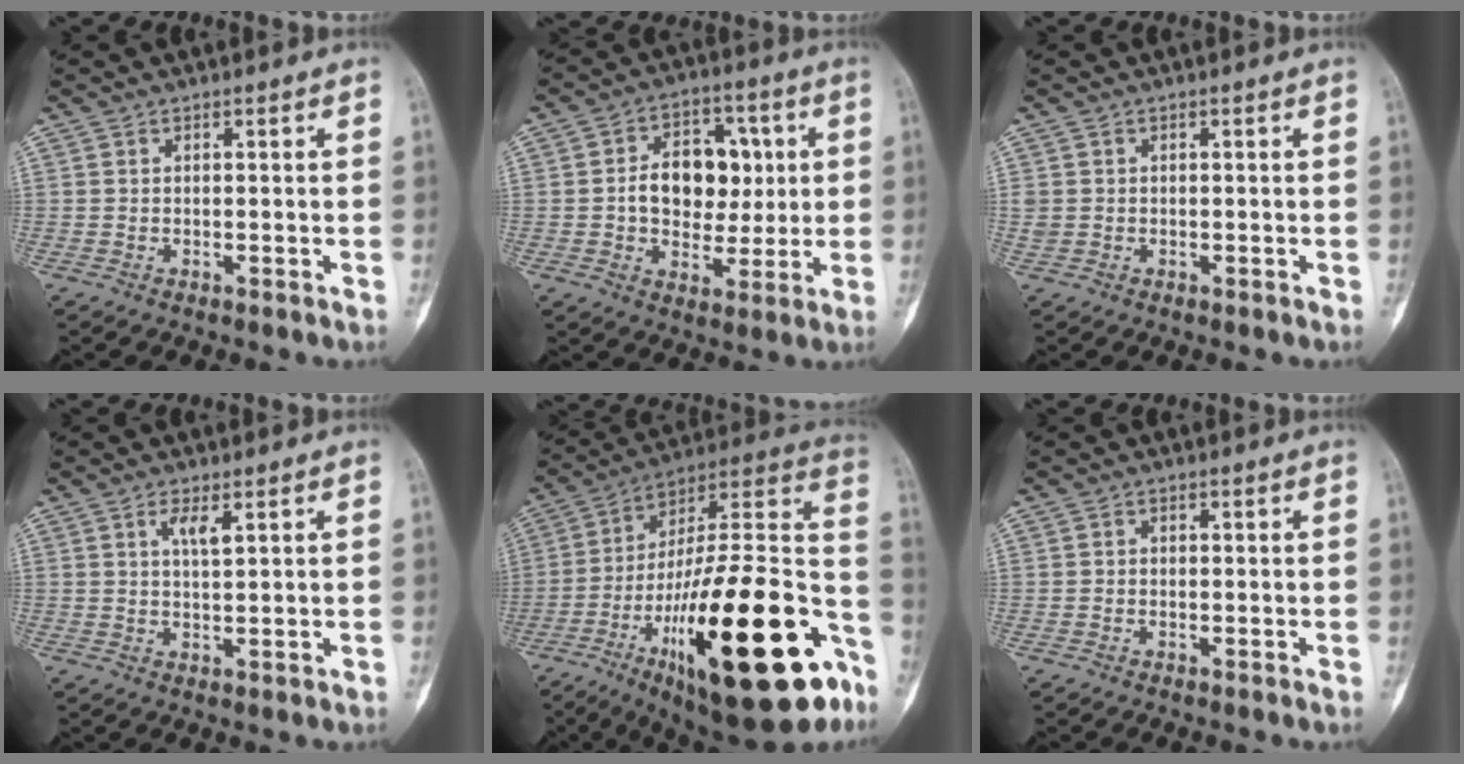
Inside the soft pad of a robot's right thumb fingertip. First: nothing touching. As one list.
[{"total": 13.5, "force": [1.3, 9.7, 9.3], "torque": [-0.095, 0.015, 0.022]}, {"total": 1.6, "force": [0.1, 1.5, 0.7], "torque": [-0.015, 0.004, 0.008]}, {"total": 3.4, "force": [1.5, 1.0, 2.9], "torque": [-0.052, -0.008, 0.029]}, {"total": 37.6, "force": [-14.6, 12.2, 32.4], "torque": [-0.443, 0.060, -0.223]}, {"total": 0.7, "force": [-0.1, 0.6, 0.3], "torque": [-0.001, 0.003, -0.007]}]